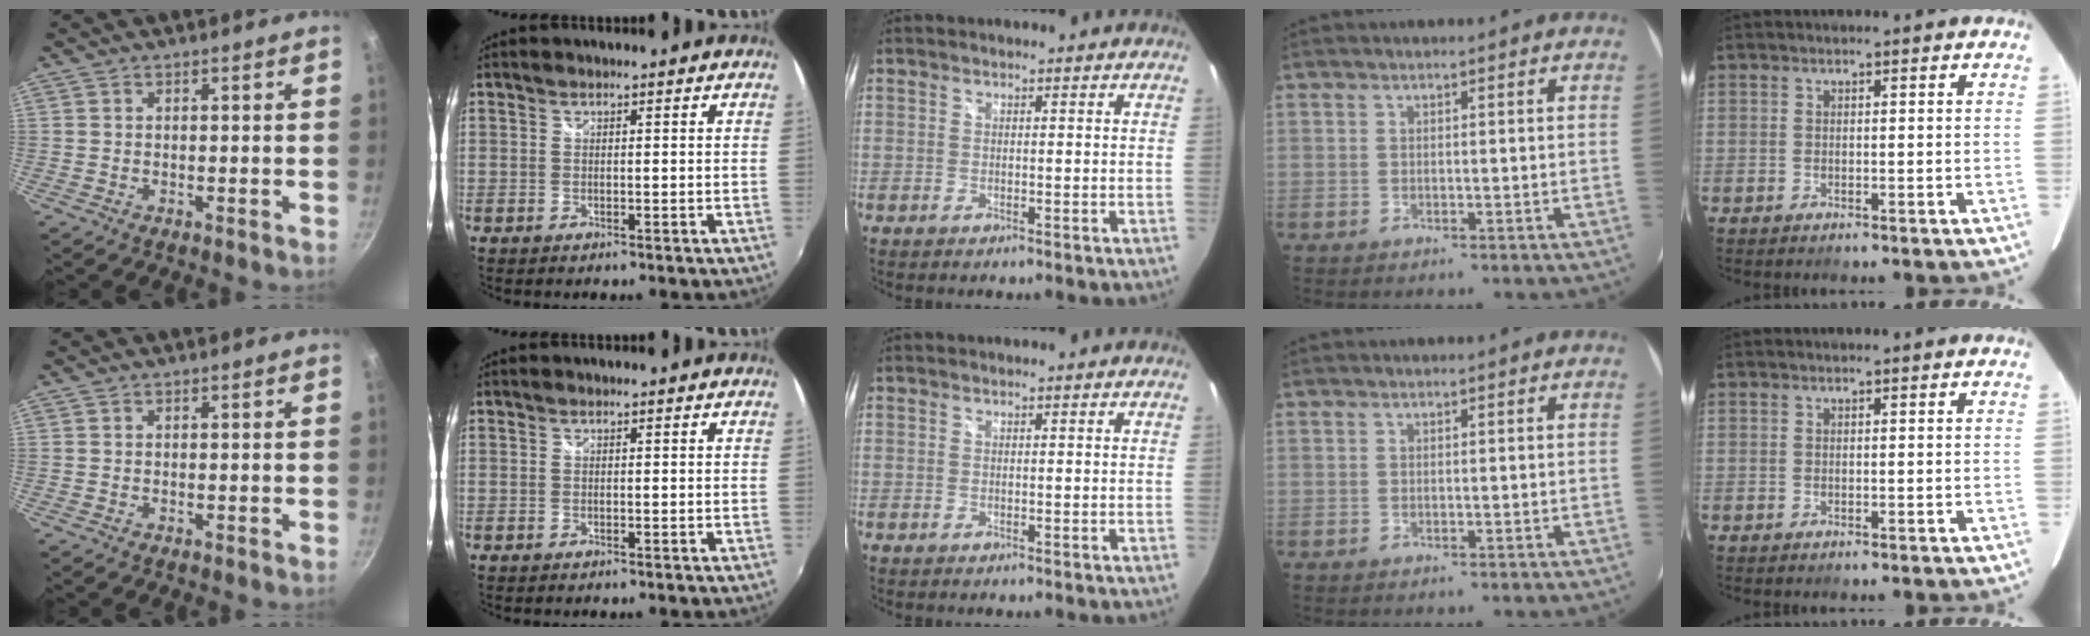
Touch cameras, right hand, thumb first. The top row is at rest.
{}